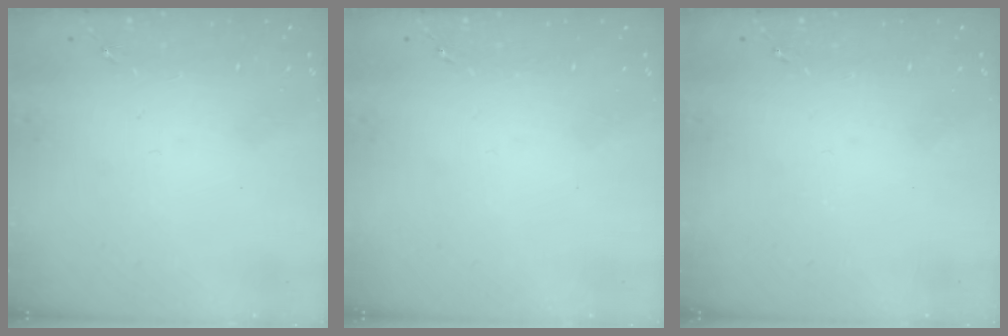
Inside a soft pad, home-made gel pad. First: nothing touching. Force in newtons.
{"total": 0.0}
{"total": 0.0}